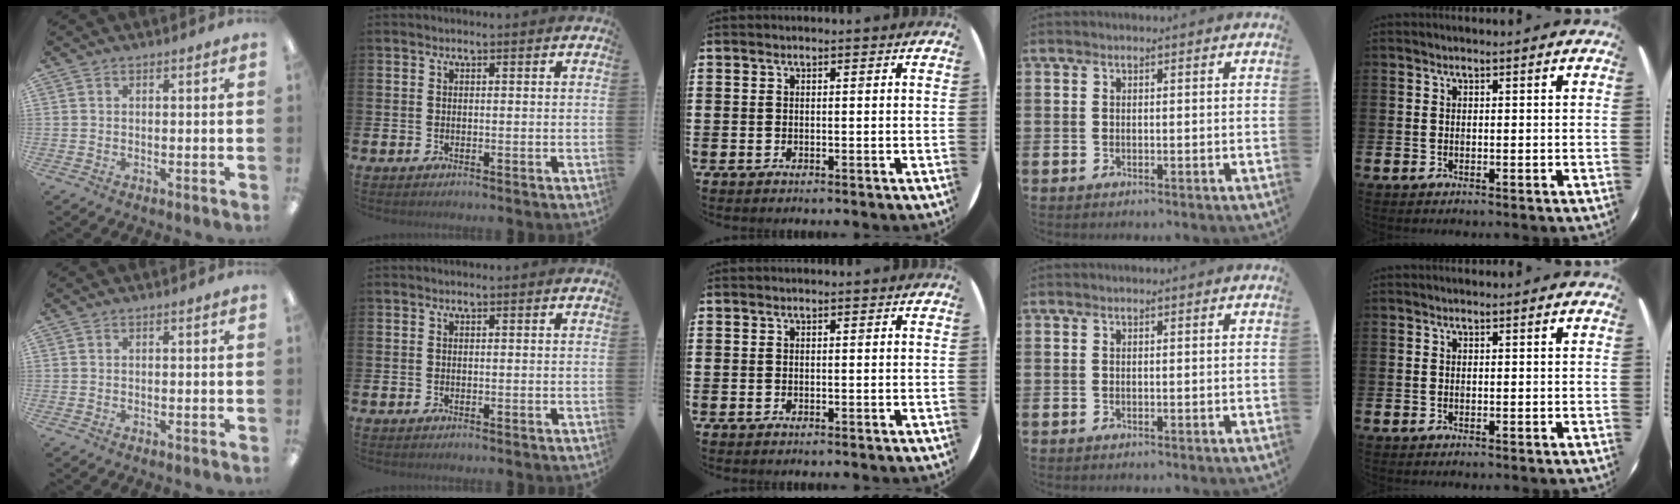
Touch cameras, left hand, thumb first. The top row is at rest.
{}